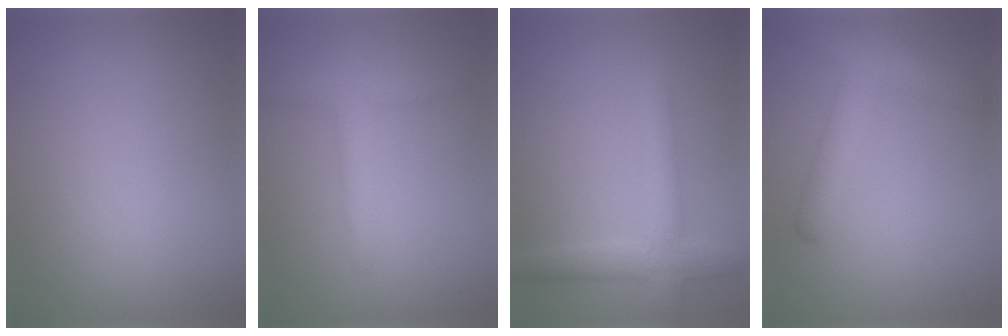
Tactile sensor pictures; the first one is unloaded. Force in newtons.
{"total": 2.6, "press": 2.6, "slide": 0.2}
{"total": 2.9, "press": 2.9, "slide": 0.1}
{"total": 4.7, "press": 4.7, "slide": 0.2}